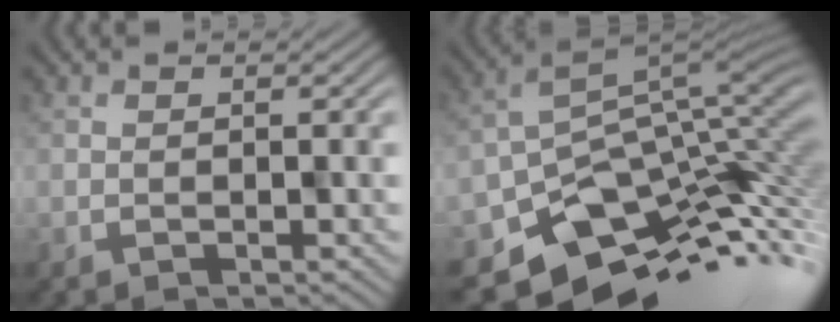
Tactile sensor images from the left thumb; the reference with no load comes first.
{"total": 8.9, "force": [-4.4, 5.7, 5.2], "torque": [-0.102, -0.026, -0.070]}